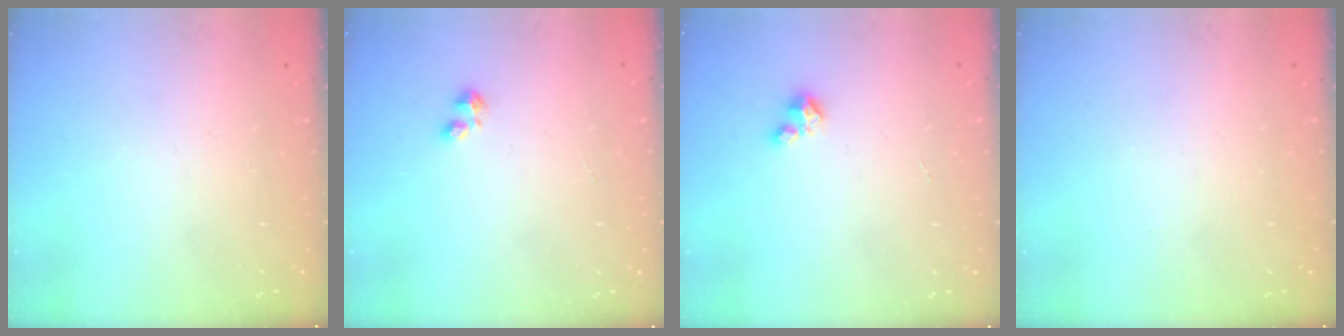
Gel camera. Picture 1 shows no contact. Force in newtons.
{"total": 2.2, "press": 2.2, "slide": 0.4}
{"total": 1.5, "press": 1.5, "slide": 0.2}
{"total": 0.0}